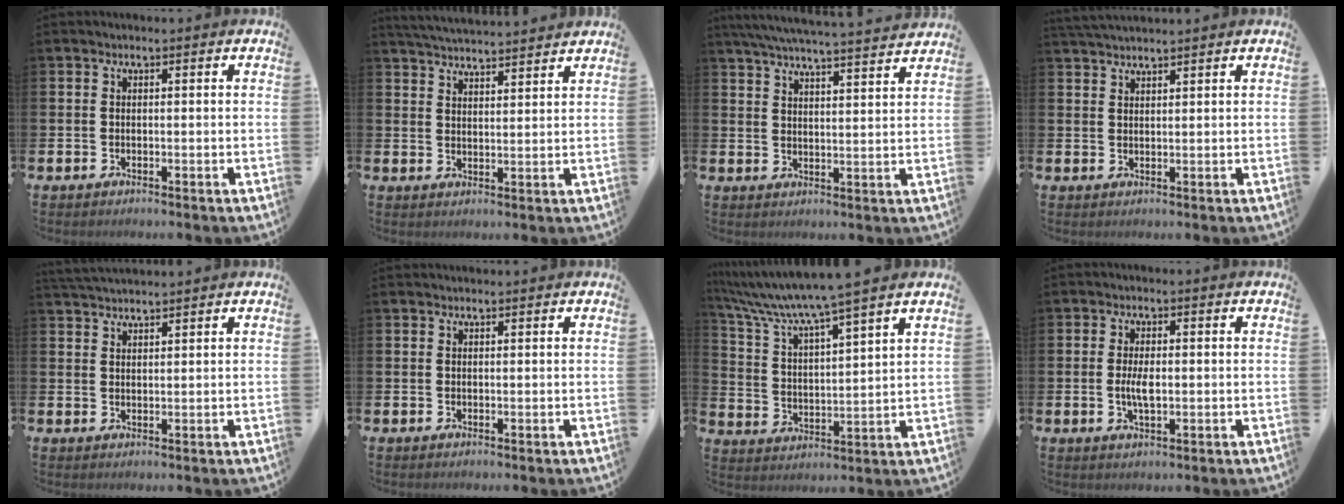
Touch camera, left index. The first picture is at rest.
{"total": 4.6, "force": [4.6, -0.1, 0.2], "torque": [-0.015, -0.029, 0.081]}
{"total": 6.2, "force": [6.0, -0.2, 1.8], "torque": [-0.052, -0.038, 0.104]}
{"total": 2.4, "force": [2.4, 0.2, 0.4], "torque": [-0.011, -0.006, 0.045]}
{"total": 2.8, "force": [2.7, 0.2, 0.4], "torque": [-0.012, -0.010, 0.051]}
{"total": 0.5, "force": [0.5, 0.0, 0.1], "torque": [0.008, -0.003, 0.008]}
{"total": 8.2, "force": [7.5, -0.5, 3.3], "torque": [-0.099, -0.049, 0.124]}
{"total": 3.4, "force": [-0.2, 1.3, 3.1], "torque": [-0.057, 0.002, -0.004]}